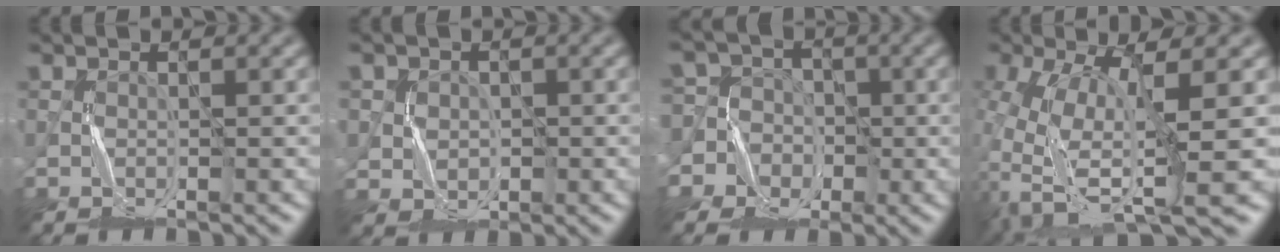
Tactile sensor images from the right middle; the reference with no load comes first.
{"total": 3.5, "force": [1.0, 3.3, 0.9], "torque": [-0.032, 0.004, 0.022]}
{"total": 6.9, "force": [-0.3, 6.7, 1.7], "torque": [-0.040, 0.052, -0.068]}
{"total": 8.7, "force": [-2.5, 2.9, 7.8], "torque": [-0.160, -0.008, -0.049]}